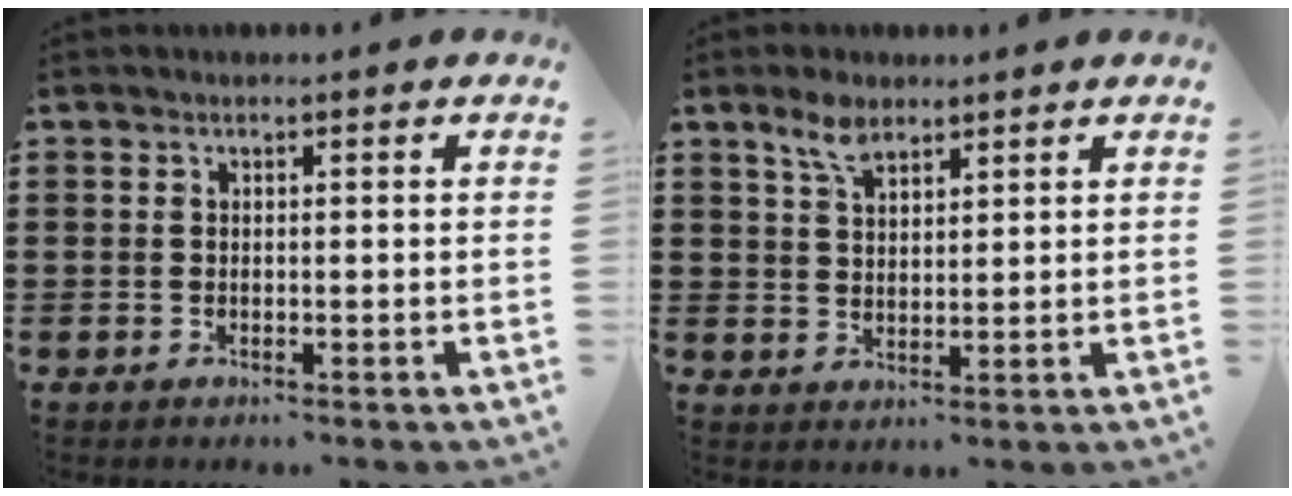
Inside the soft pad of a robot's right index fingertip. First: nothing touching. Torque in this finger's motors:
{"motor_torque": [0.51, 0.36, 0.08, 0.04]}